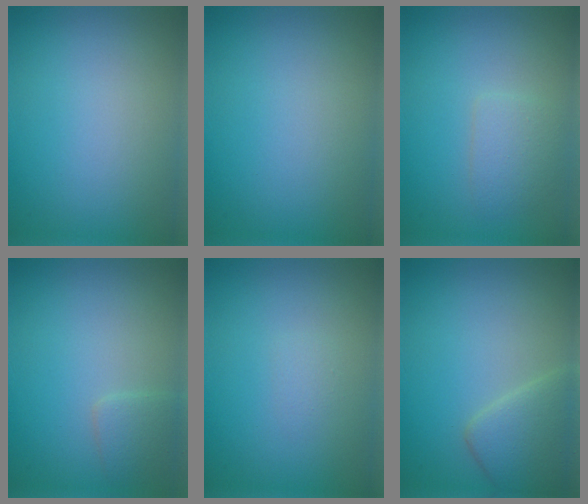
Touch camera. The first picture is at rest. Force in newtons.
{"total": 0.0}
{"total": 1.9, "press": 1.9, "slide": 0.0}
{"total": 1.4, "press": 1.4, "slide": 0.0}
{"total": 0.5, "press": 0.5, "slide": 0.1}
{"total": 3.4, "press": 3.4, "slide": 0.2}